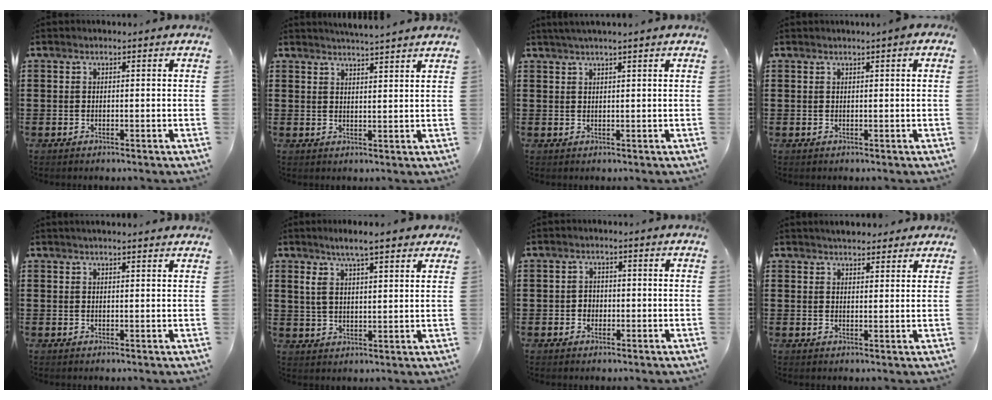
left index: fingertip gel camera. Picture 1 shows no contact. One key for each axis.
{"total": 3.0, "fx": 3.0, "fy": -0.6, "fz": 0.2, "tx": -0.013, "ty": -0.013, "tz": 0.055}
{"total": 1.4, "fx": 1.2, "fy": -0.3, "fz": 0.8, "tx": -0.015, "ty": 0.000, "tz": 0.022}
{"total": 0.6, "fx": 0.4, "fy": -0.1, "fz": 0.5, "tx": -0.009, "ty": -0.002, "tz": 0.008}
{"total": 1.3, "fx": 1.3, "fy": 0.0, "fz": 0.4, "tx": -0.011, "ty": 0.002, "tz": 0.024}
{"total": 6.9, "fx": 4.7, "fy": 1.9, "fz": 4.7, "tx": -0.103, "ty": 0.004, "tz": 0.081}
{"total": 1.3, "fx": -0.2, "fy": 1.2, "fz": 0.5, "tx": -0.014, "ty": 0.006, "tz": -0.005}
{"total": 3.0, "fx": 2.9, "fy": 0.8, "fz": 0.5, "tx": -0.018, "ty": -0.002, "tz": 0.054}